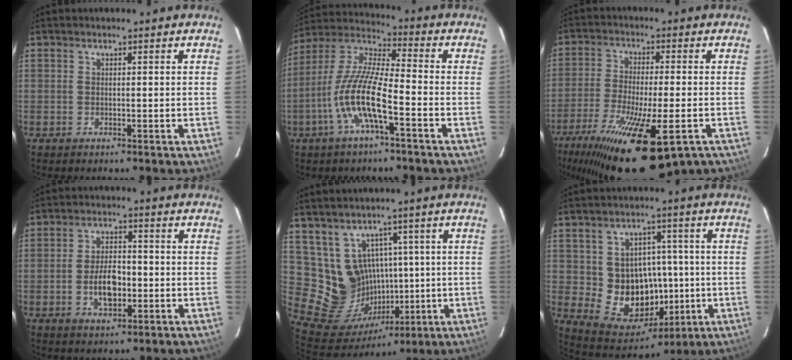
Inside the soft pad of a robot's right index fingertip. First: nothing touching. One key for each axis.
{"total": 12.8, "fx": -5.1, "fy": 2.2, "fz": 11.5, "tx": -0.238, "ty": 0.000, "tz": -0.103}
{"total": 23.7, "fx": -14.4, "fy": 6.6, "fz": 17.6, "tx": -0.335, "ty": -0.083, "tz": -0.232}
{"total": 7.2, "fx": -1.8, "fy": 3.8, "fz": 5.8, "tx": -0.112, "ty": 0.007, "tz": -0.026}
{"total": 12.6, "fx": 2.9, "fy": 11.8, "fz": 3.5, "tx": -0.095, "ty": 0.010, "tz": 0.085}
{"total": 13.7, "fx": -1.1, "fy": 12.4, "fz": 5.9, "tx": -0.121, "ty": 0.017, "tz": 0.005}